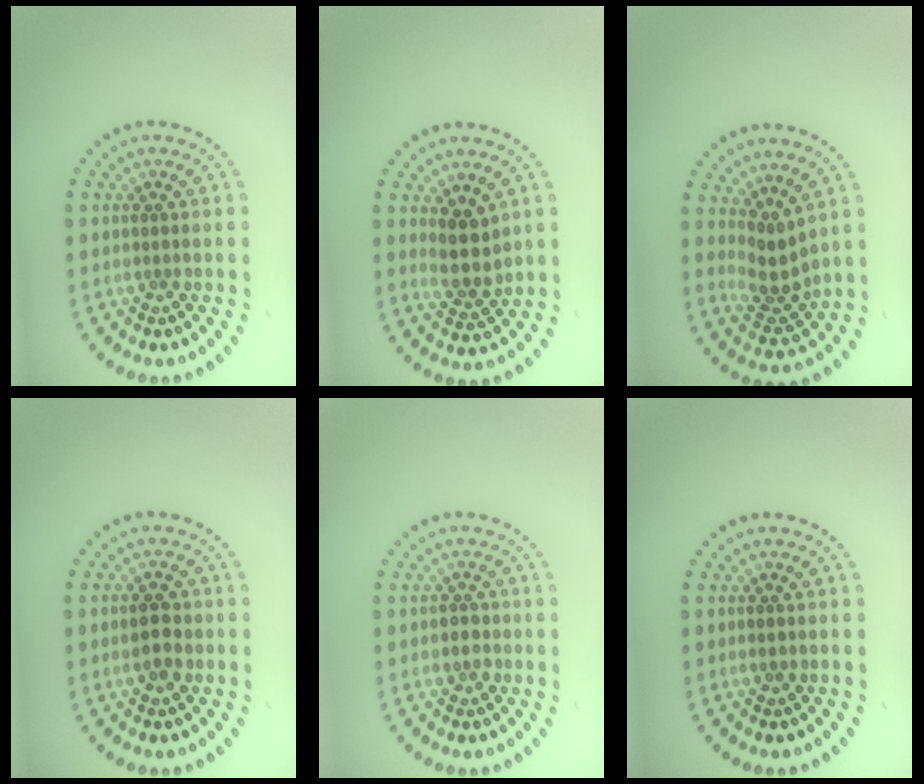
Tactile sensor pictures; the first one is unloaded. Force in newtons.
{"total": 2.9, "press": 2.5, "slide": 1.4}
{"total": 2.8, "press": 2.3, "slide": 1.6}
{"total": 2.2, "press": 2.2, "slide": 0.2}
{"total": 1.3, "press": 1.3, "slide": 0.3}
{"total": 0.8, "press": 0.7, "slide": 0.1}